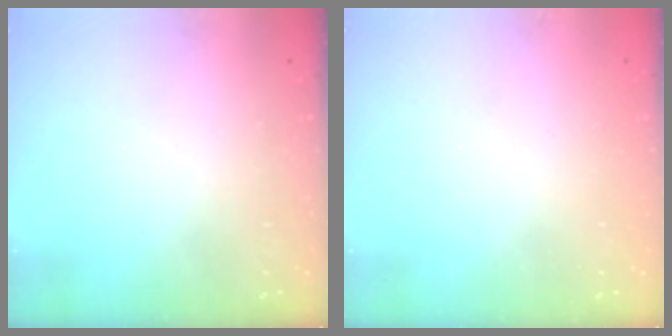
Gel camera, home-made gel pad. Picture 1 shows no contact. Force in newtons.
{"total": 0.0}